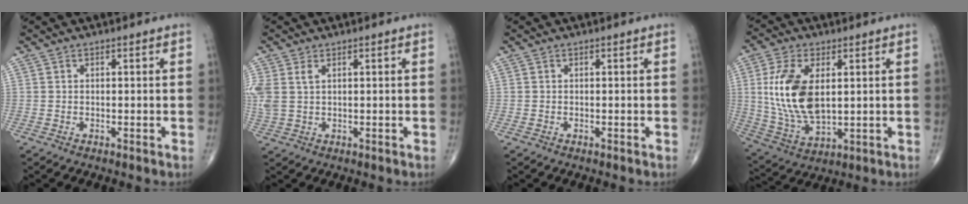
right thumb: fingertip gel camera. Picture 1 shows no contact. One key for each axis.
{"total": 4.6, "fx": 1.5, "fy": 2.5, "fz": 3.5, "tx": -0.103, "ty": 0.012, "tz": 0.040}
{"total": 0.0}
{"total": 14.8, "fx": 2.4, "fy": 7.9, "fz": 12.2, "tx": -0.245, "ty": -0.014, "tz": 0.056}